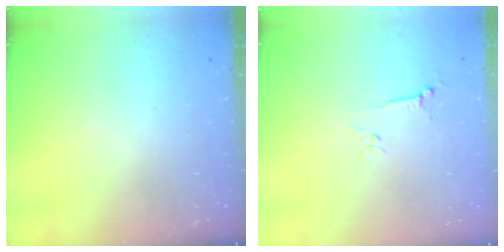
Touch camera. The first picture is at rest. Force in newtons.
{"total": 3.0, "press": 2.9, "slide": 0.8}